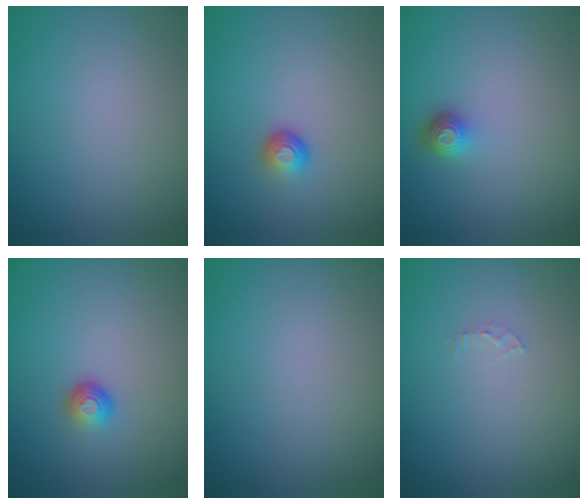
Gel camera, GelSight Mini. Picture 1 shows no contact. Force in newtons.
{"total": 1.8, "press": 1.1, "slide": 1.4}
{"total": 1.6, "press": 1.3, "slide": 1.0}
{"total": 1.8, "press": 1.1, "slide": 1.4}
{"total": 0.0}
{"total": 0.7, "press": 0.7, "slide": 0.1}